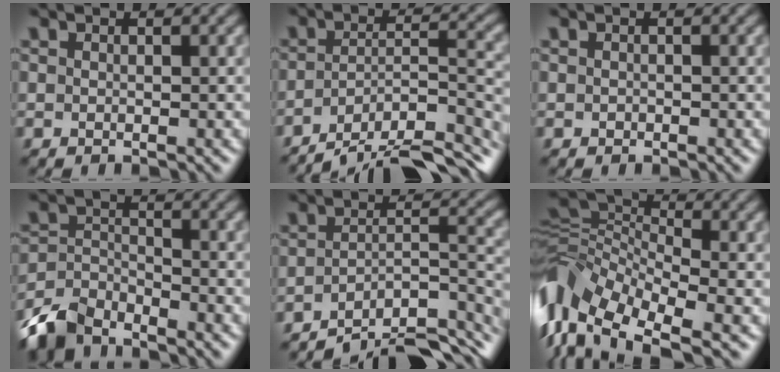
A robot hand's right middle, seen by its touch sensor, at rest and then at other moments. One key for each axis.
{"total": 10.0, "fx": -8.1, "fy": 2.6, "fz": 5.2, "tx": -0.082, "ty": 0.004, "tz": -0.131}
{"total": 0.0}
{"total": 5.2, "fx": -4.5, "fy": 2.0, "fz": 1.7, "tx": -0.032, "ty": -0.005, "tz": -0.097}
{"total": 8.2, "fx": -6.6, "fy": 2.1, "fz": 4.3, "tx": -0.057, "ty": -0.007, "tz": -0.104}
{"total": 11.5, "fx": -4.4, "fy": 6.3, "fz": 8.6, "tx": -0.180, "ty": 0.001, "tz": -0.099}